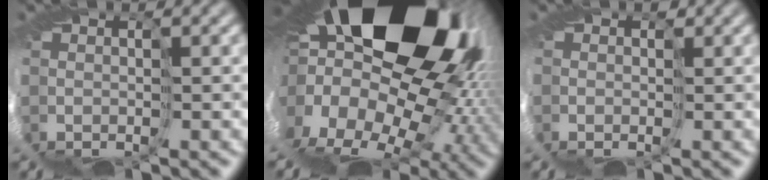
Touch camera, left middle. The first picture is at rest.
{"total": 19.6, "force": [4.2, 14.0, 13.0], "torque": [-0.219, -0.050, 0.018]}
{"total": 1.7, "force": [0.4, 1.4, 0.8], "torque": [-0.015, 0.010, -0.005]}